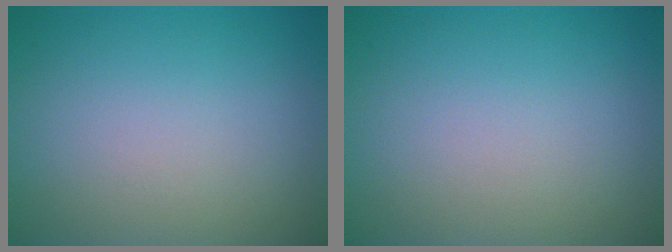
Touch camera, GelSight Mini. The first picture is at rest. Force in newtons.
{"total": 0.0}